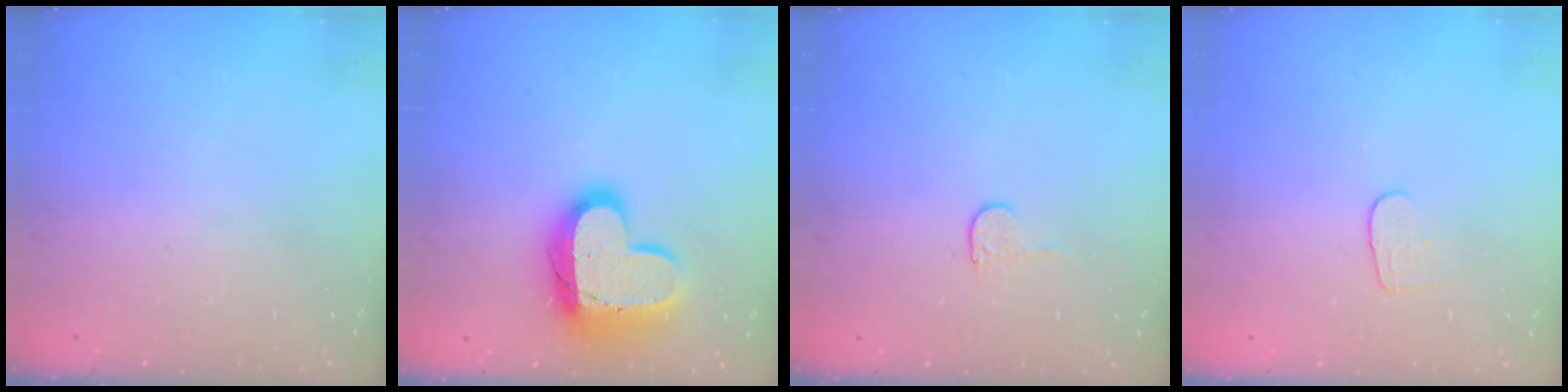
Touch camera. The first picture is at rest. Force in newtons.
{"total": 16.3, "press": 16.2, "slide": 1.4}
{"total": 4.0, "press": 4.0, "slide": 0.3}
{"total": 4.6, "press": 4.6, "slide": 0.2}